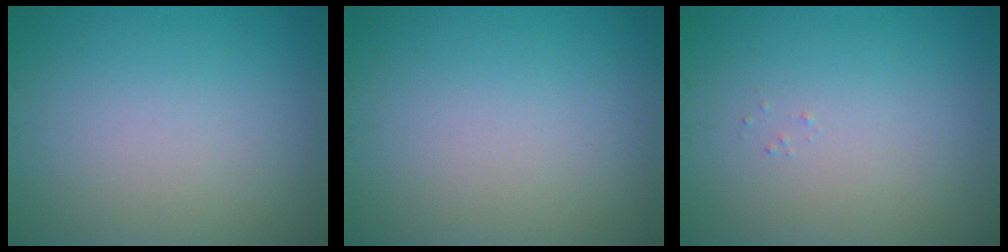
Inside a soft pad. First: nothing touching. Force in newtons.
{"total": 0.0}
{"total": 0.0}